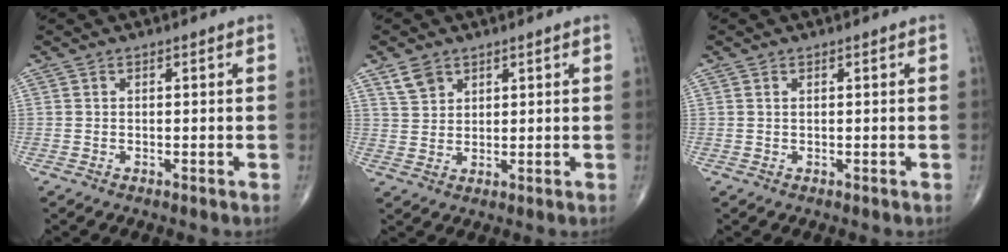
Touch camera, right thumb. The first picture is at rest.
{"total": 4.0, "force": [2.7, 2.7, 1.4], "torque": [-0.017, -0.011, 0.057]}
{"total": 0.0}